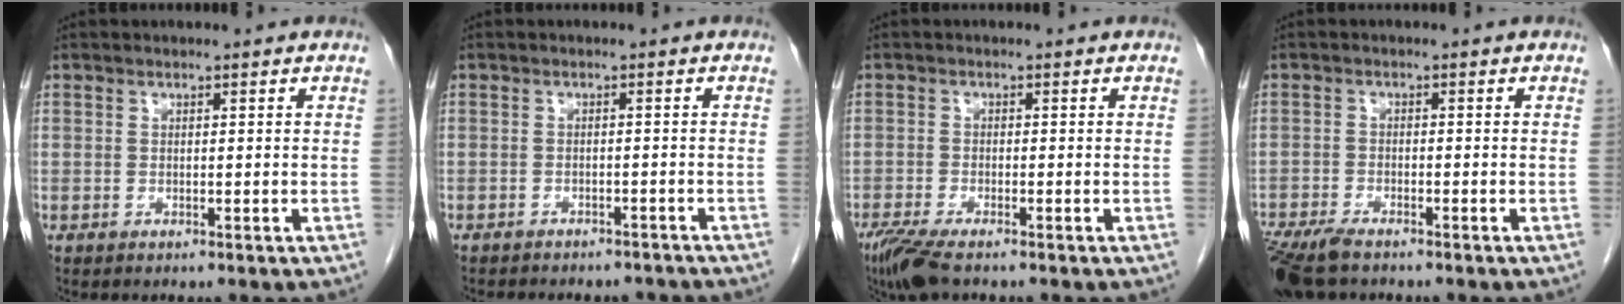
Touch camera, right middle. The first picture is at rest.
{"total": 10.1, "force": [-9.2, 3.2, 2.8], "torque": [-0.052, 0.005, -0.102]}
{"total": 5.1, "force": [-3.8, 0.9, 3.3], "torque": [-0.066, -0.014, -0.068]}
{"total": 6.9, "force": [-5.4, 1.8, 3.8], "torque": [-0.070, -0.014, -0.098]}